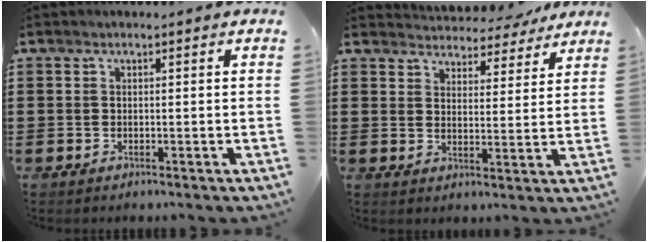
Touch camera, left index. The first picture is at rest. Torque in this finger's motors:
{"motor_torque": [-0.18, -0.13, -0.12, -0.12]}